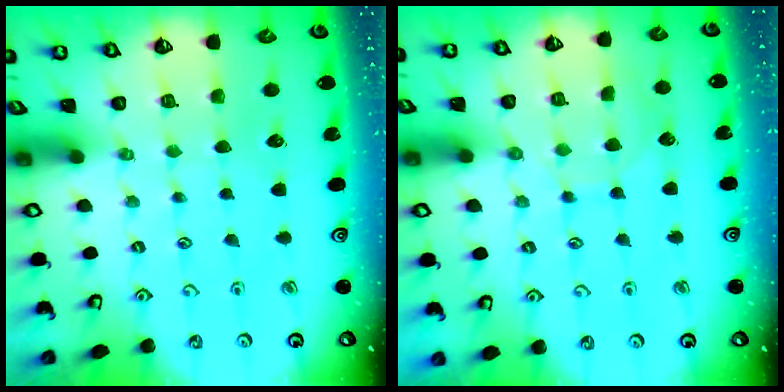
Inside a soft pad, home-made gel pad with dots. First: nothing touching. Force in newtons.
{"total": 5.8, "press": 5.8, "slide": 0.6}